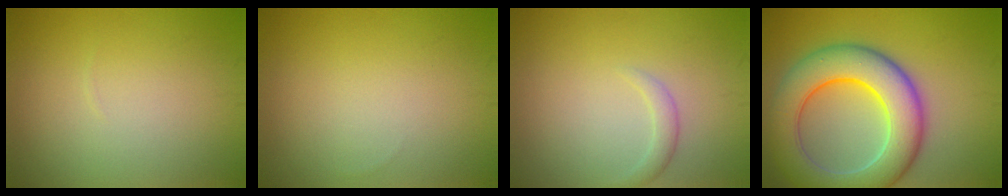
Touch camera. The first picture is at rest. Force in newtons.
{"total": 0.0}
{"total": 1.2, "press": 1.2, "slide": 0.0}
{"total": 10.3, "press": 10.3, "slide": 0.6}